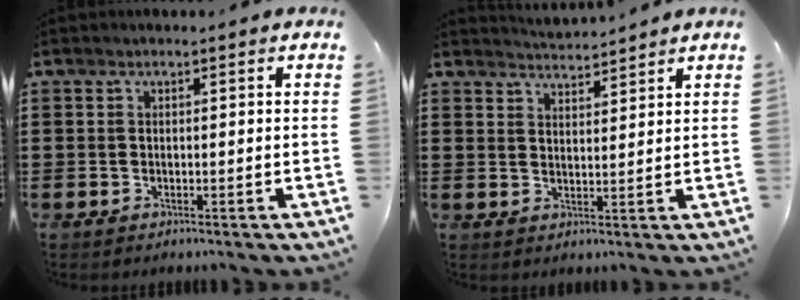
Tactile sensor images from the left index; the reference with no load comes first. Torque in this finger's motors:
{"motor_torque": [0.52, -0.61, 0.00, 0.01]}